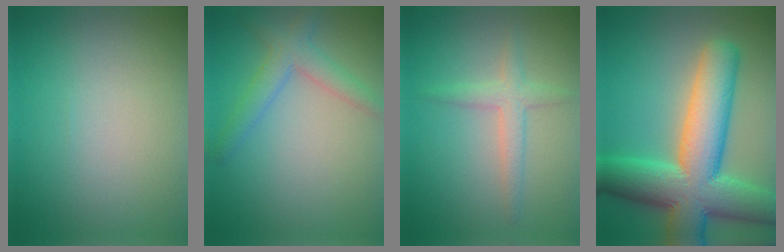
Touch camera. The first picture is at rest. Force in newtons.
{"total": 3.1, "press": 3.1, "slide": 0.1}
{"total": 2.2, "press": 2.2, "slide": 0.0}
{"total": 12.5, "press": 12.5, "slide": 0.6}